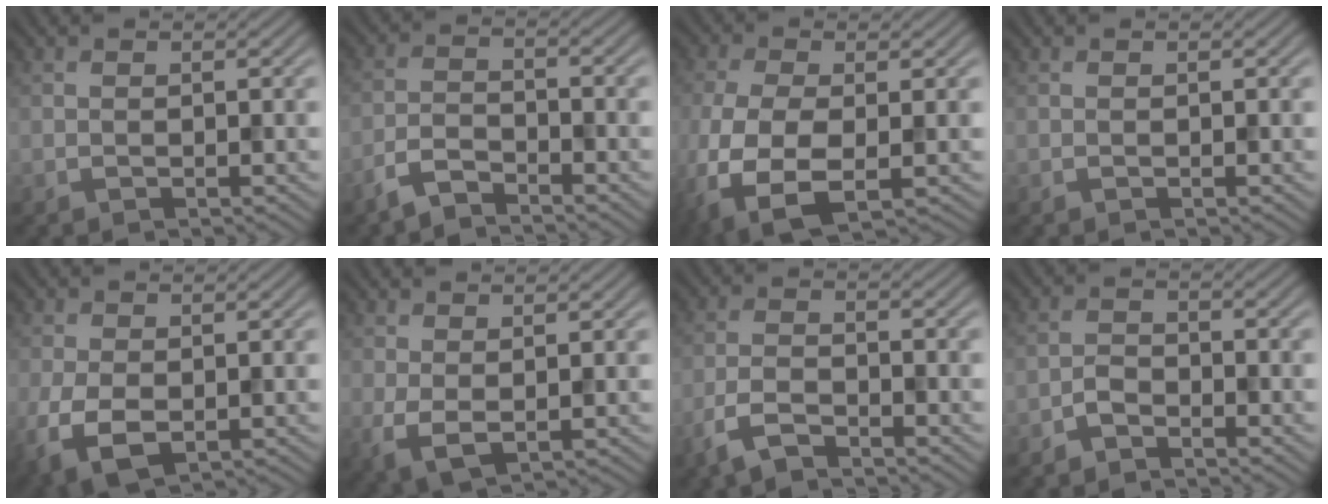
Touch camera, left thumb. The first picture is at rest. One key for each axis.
{"total": 3.8, "fx": -3.3, "fy": 1.0, "fz": 1.8, "tx": -0.042, "ty": -0.001, "tz": -0.078}
{"total": 9.9, "fx": -3.7, "fy": 5.1, "fz": 7.6, "tx": -0.213, "ty": -0.033, "tz": -0.067}
{"total": 0.0}
{"total": 6.2, "fx": -1.7, "fy": 3.9, "fz": 4.4, "tx": -0.116, "ty": -0.025, "tz": -0.030}
{"total": 3.1, "fx": 0.8, "fy": 1.6, "fz": 2.6, "tx": -0.065, "ty": -0.005, "tz": 0.016}
{"total": 4.4, "fx": -3.3, "fy": 1.3, "fz": 2.6, "tx": -0.064, "ty": -0.005, "tz": -0.078}
{"total": 2.1, "fx": -1.7, "fy": 0.8, "fz": 0.9, "tx": -0.015, "ty": 0.005, "tz": -0.041}